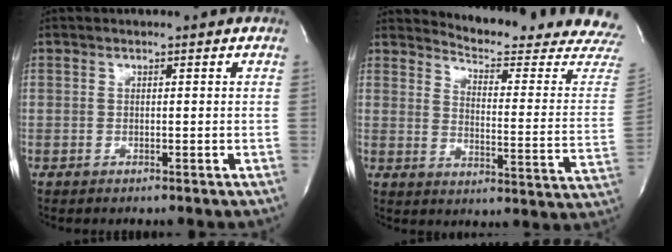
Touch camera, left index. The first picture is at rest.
{"total": 18.5, "force": [18.2, 0.0, 3.4], "torque": [-0.049, -0.145, 0.202]}